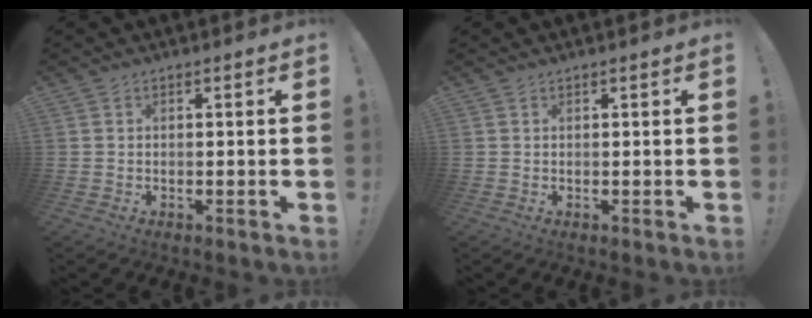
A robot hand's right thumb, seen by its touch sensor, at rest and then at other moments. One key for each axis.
{"total": 0.0}